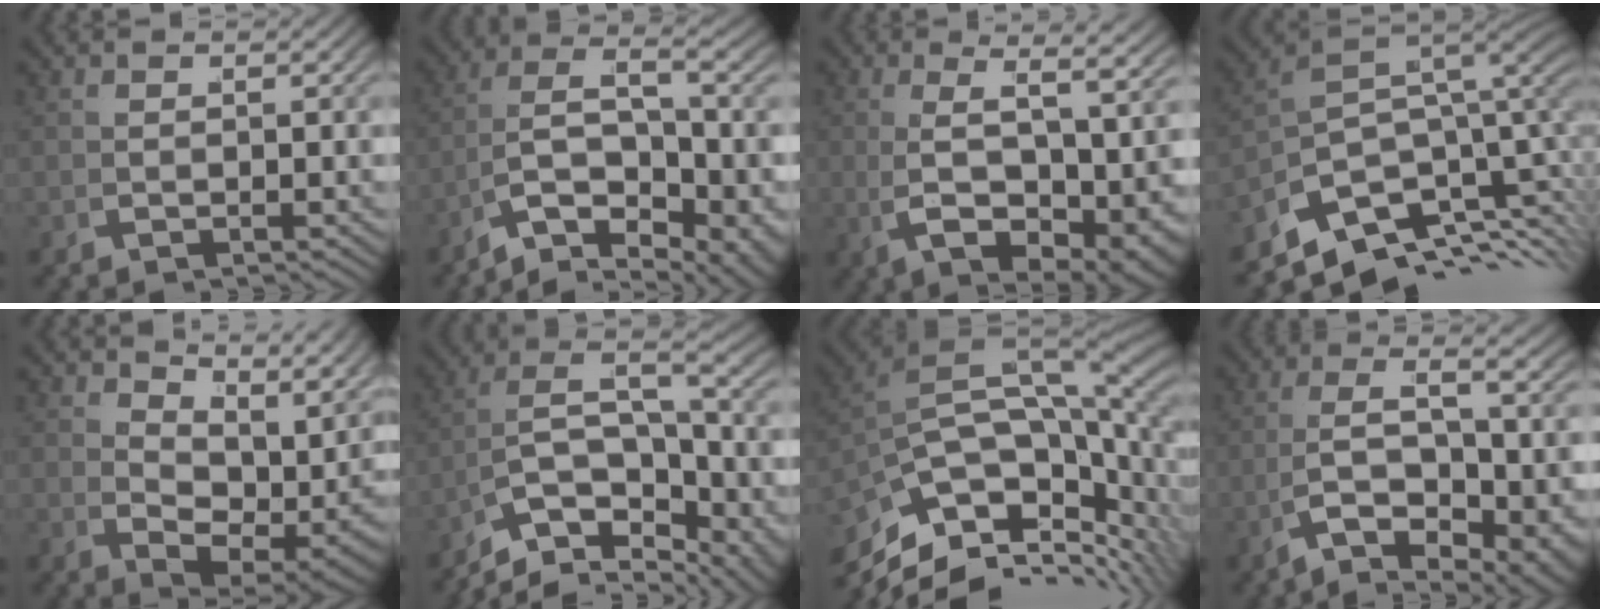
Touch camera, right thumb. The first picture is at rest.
{"total": 12.1, "force": [-3.0, 7.8, 8.7], "torque": [-0.182, -0.045, -0.039]}
{"total": 7.5, "force": [-0.1, 3.1, 6.8], "torque": [-0.135, -0.021, 0.020]}
{"total": 18.3, "force": [-2.5, 12.3, 13.3], "torque": [-0.230, -0.023, -0.036]}
{"total": 10.0, "force": [2.1, 5.3, 8.2], "torque": [-0.121, -0.014, 0.050]}
{"total": 13.1, "force": [-3.0, 9.2, 8.7], "torque": [-0.190, -0.047, -0.042]}
{"total": 19.1, "force": [-0.4, 12.4, 14.5], "torque": [-0.251, -0.025, 0.000]}
{"total": 9.6, "force": [-2.4, 4.7, 8.0], "torque": [-0.161, -0.035, -0.020]}